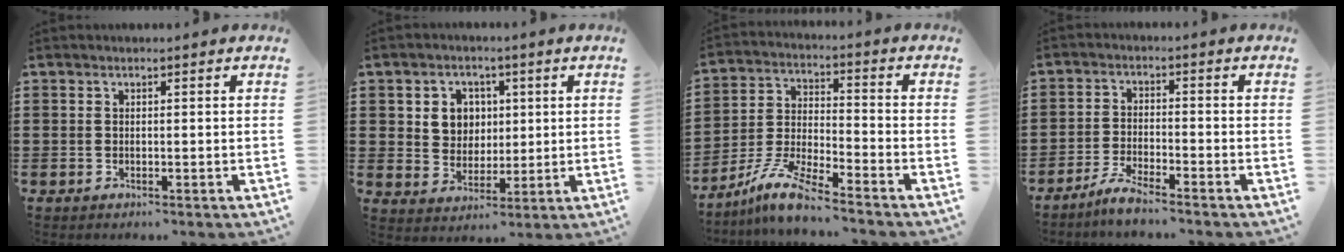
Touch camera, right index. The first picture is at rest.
{"total": 5.4, "force": [1.3, 4.9, 1.7], "torque": [-0.049, 0.013, 0.020]}
{"total": 8.0, "force": [-7.0, 0.2, 3.9], "torque": [-0.101, -0.010, -0.143]}
{"total": 3.8, "force": [-3.5, -0.1, 1.4], "torque": [-0.041, -0.004, -0.071]}